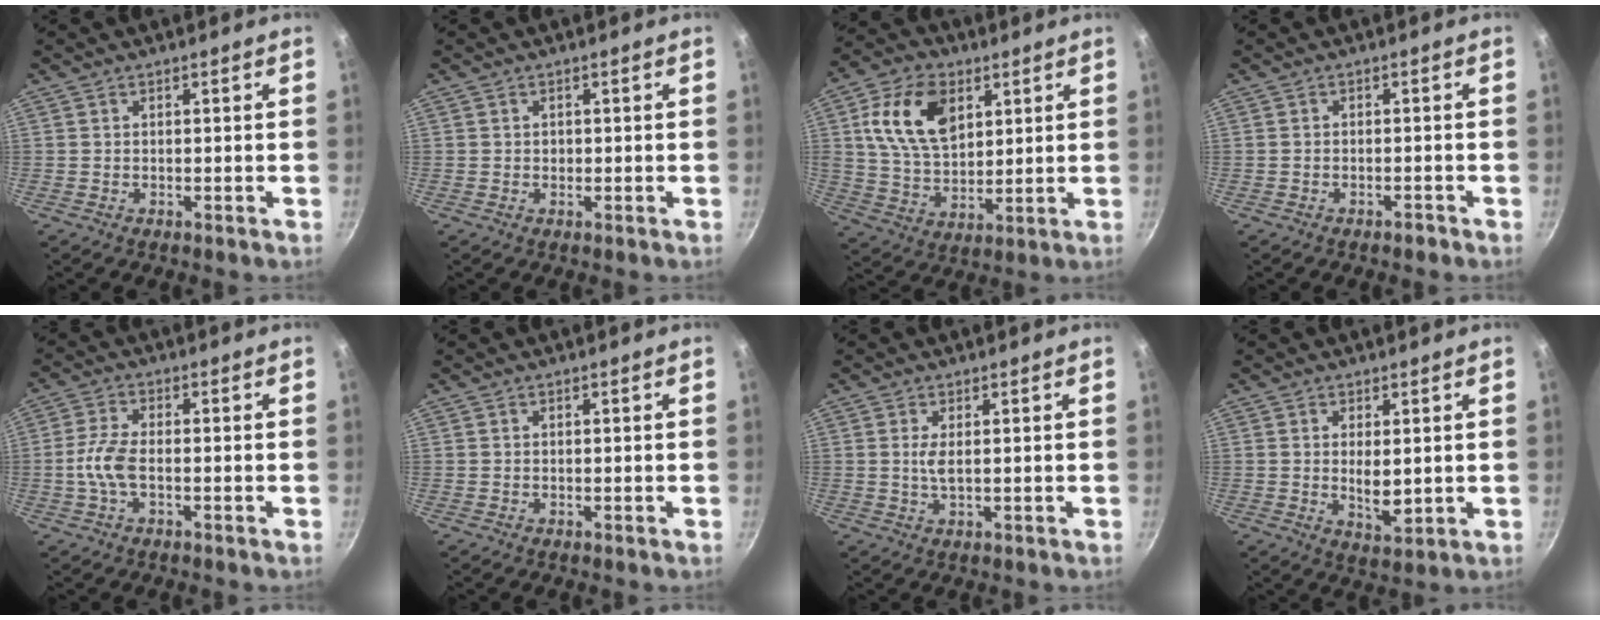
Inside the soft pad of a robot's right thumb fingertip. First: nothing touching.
{"total": 0.8, "force": [0.1, 0.7, 0.4], "torque": [-0.002, 0.003, 0.002]}
{"total": 15.2, "force": [5.1, 9.7, 10.5], "torque": [-0.169, -0.011, 0.093]}
{"total": 1.3, "force": [-1.1, 0.5, 0.6], "torque": [-0.009, 0.016, -0.013]}
{"total": 5.6, "force": [-1.3, 2.4, 4.9], "torque": [-0.110, 0.014, -0.034]}
{"total": 0.0}
{"total": 2.4, "force": [0.4, 0.7, 2.2], "torque": [-0.048, -0.004, 0.010]}
{"total": 5.3, "force": [0.5, 2.3, 4.7], "torque": [-0.075, -0.015, 0.015]}